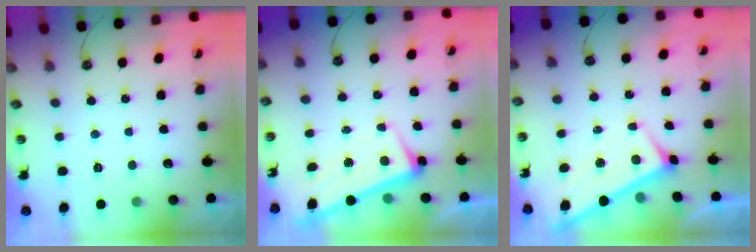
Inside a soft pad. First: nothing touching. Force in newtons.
{"total": 2.2, "press": 2.0, "slide": 0.9}
{"total": 2.8, "press": 2.8, "slide": 0.3}